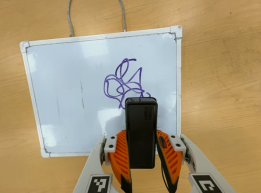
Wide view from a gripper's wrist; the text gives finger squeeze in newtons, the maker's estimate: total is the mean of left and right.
{"total": 4.0, "left": 2.5, "right": 5.5}